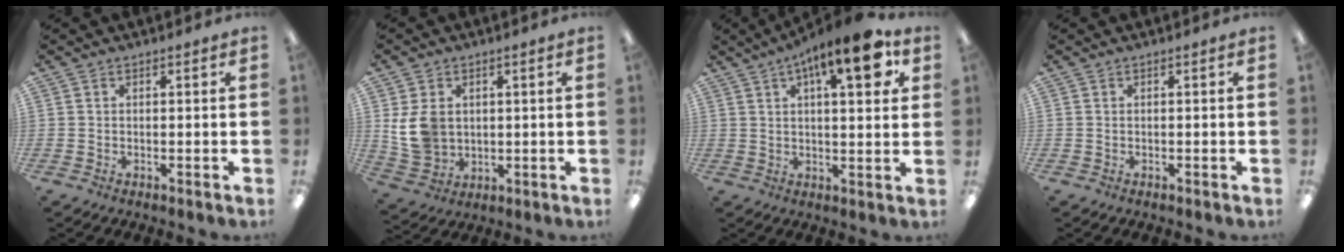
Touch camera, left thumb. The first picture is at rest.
{"total": 8.6, "force": [1.8, 7.1, 4.5], "torque": [-0.098, 0.008, 0.037]}
{"total": 13.9, "force": [6.3, 4.9, 11.4], "torque": [-0.159, -0.018, 0.097]}
{"total": 0.0}